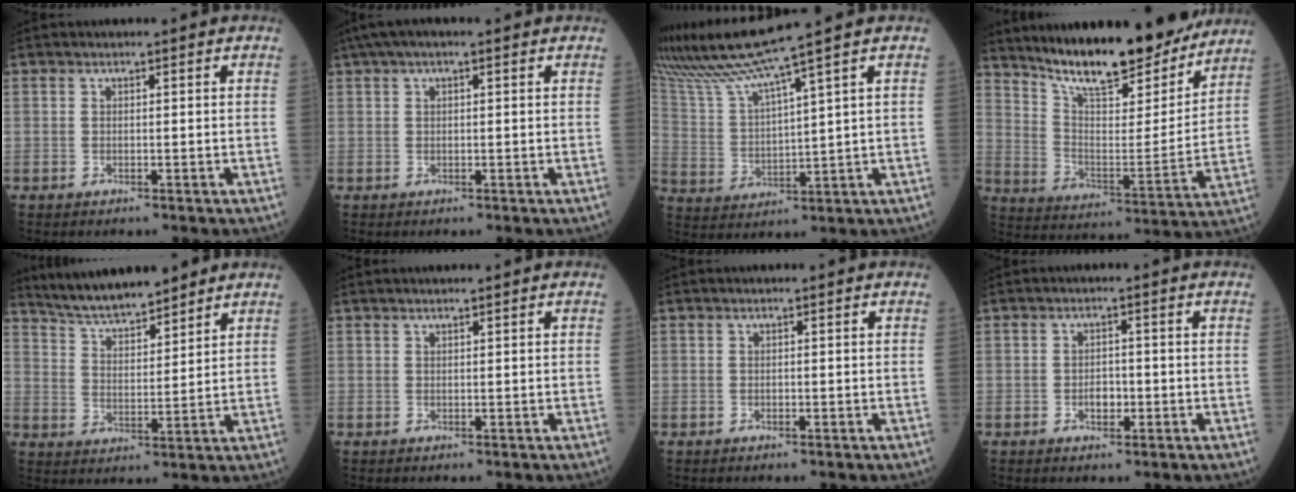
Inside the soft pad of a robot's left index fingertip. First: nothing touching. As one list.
[{"total": 5.5, "force": [3.6, 1.2, 4.0], "torque": [-0.076, 0.043, 0.059]}, {"total": 11.4, "force": [9.3, -2.4, 6.0], "torque": [-0.125, 0.004, 0.184]}, {"total": 19.7, "force": [17.1, 3.5, 9.2], "torque": [-0.148, -0.024, 0.268]}, {"total": 10.4, "force": [9.3, 1.5, 4.2], "torque": [-0.075, 0.013, 0.169]}, {"total": 1.3, "force": [1.1, -0.1, 0.7], "torque": [-0.011, 0.012, 0.021]}, {"total": 0.0}, {"total": 2.1, "force": [-0.9, 1.3, 1.5], "torque": [-0.020, 0.001, -0.012]}]